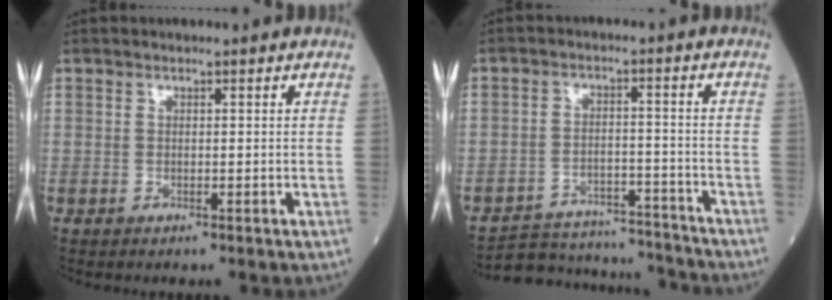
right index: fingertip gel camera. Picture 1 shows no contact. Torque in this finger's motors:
{"motor_torque": [-0.40, -0.50, -1.06, -0.21]}